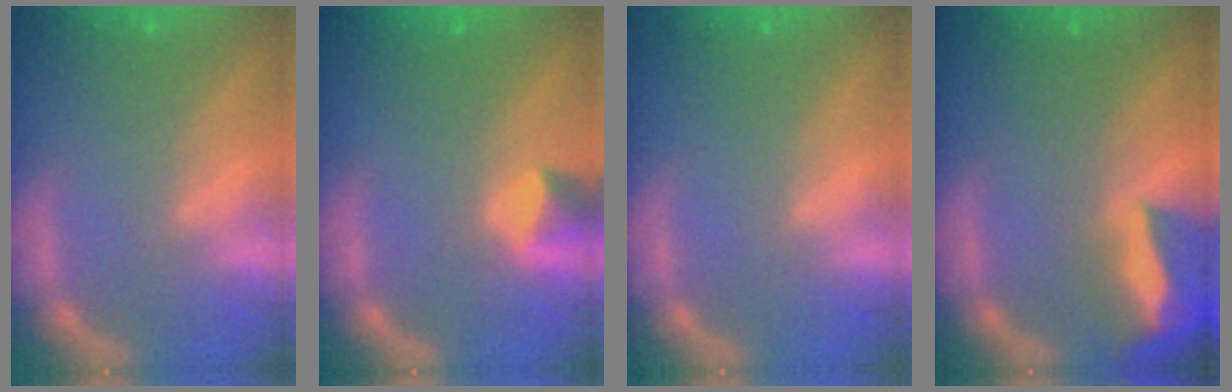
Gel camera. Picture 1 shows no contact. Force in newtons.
{"total": 1.9}
{"total": 0.0}
{"total": 9.4}